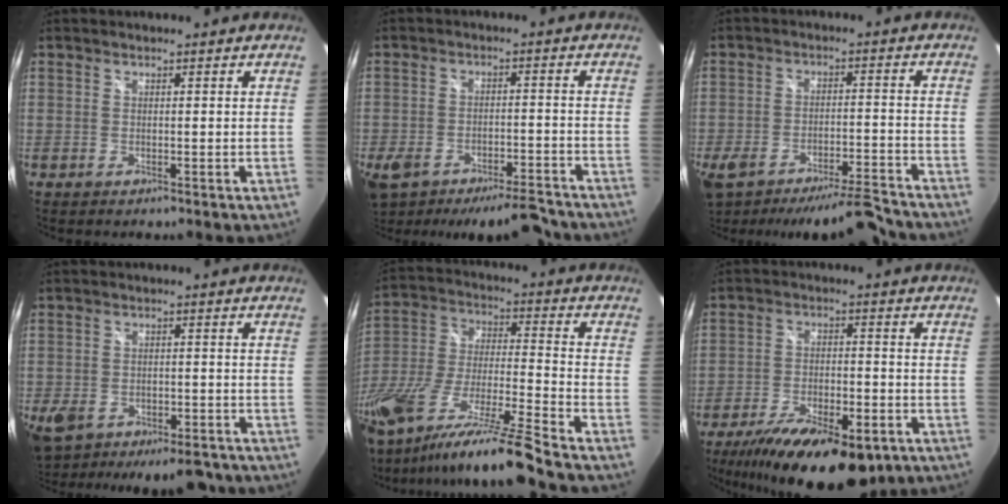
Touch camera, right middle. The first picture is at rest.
{"total": 14.4, "force": [-10.9, 5.8, 7.4], "torque": [-0.169, -0.020, -0.157]}
{"total": 14.7, "force": [-12.6, 3.6, 6.7], "torque": [-0.141, -0.019, -0.185]}
{"total": 14.6, "force": [-9.2, 8.1, 8.0], "torque": [-0.191, -0.019, -0.132]}
{"total": 22.8, "force": [-17.1, 0.1, 15.0], "torque": [-0.275, -0.064, -0.308]}
{"total": 20.5, "force": [-13.5, 7.6, 13.4], "torque": [-0.252, -0.044, -0.203]}